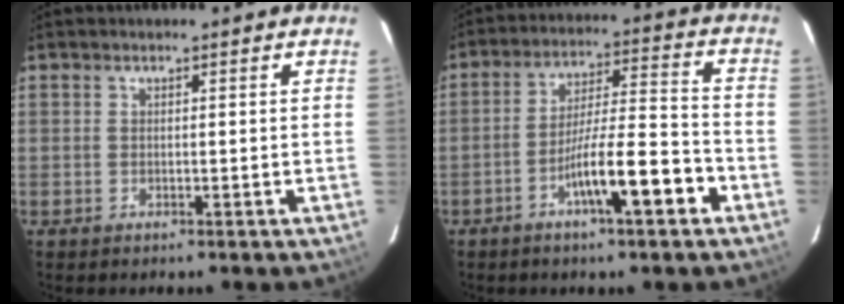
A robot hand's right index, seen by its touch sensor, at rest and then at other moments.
{"total": 10.9, "force": [-5.2, 1.0, 9.5], "torque": [-0.161, 0.009, -0.088]}